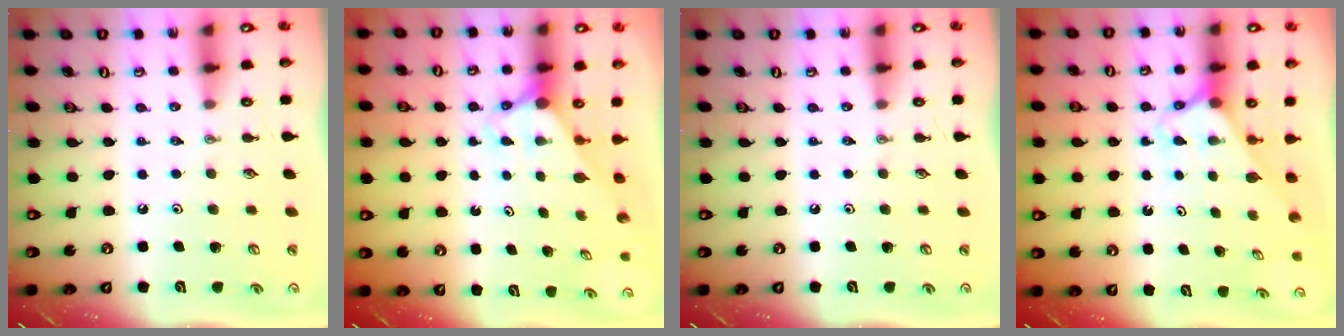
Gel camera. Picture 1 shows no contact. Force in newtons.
{"total": 3.0, "press": 3.0, "slide": 0.0}
{"total": 0.0}
{"total": 2.6, "press": 2.6, "slide": 0.2}